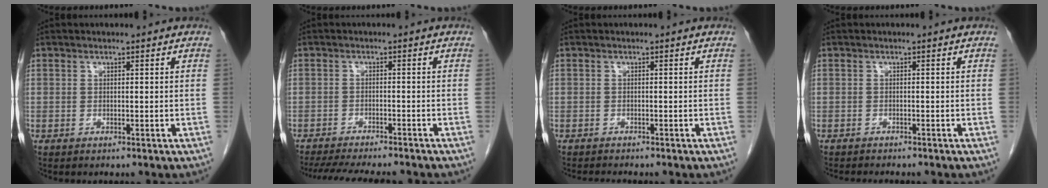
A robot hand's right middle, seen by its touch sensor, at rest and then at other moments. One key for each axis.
{"total": 13.3, "fx": -11.8, "fy": 2.0, "fz": 5.9, "tx": -0.101, "ty": -0.020, "tz": -0.159}
{"total": 1.4, "fx": -1.4, "fy": -0.2, "fz": 0.3, "tx": -0.006, "ty": -0.005, "tz": -0.019}
{"total": 2.9, "fx": -2.7, "fy": 0.3, "fz": 1.0, "tx": -0.015, "ty": -0.007, "tz": -0.034}